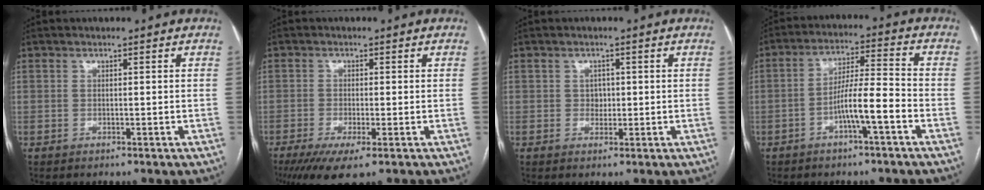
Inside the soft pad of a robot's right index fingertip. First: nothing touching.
{"total": 6.3, "force": [-3.6, 1.1, 5.1], "torque": [-0.084, -0.017, -0.058]}
{"total": 1.7, "force": [0.1, 1.4, 0.9], "torque": [-0.011, 0.002, 0.003]}
{"total": 7.9, "force": [-3.3, 0.3, 7.1], "torque": [-0.129, 0.016, -0.056]}